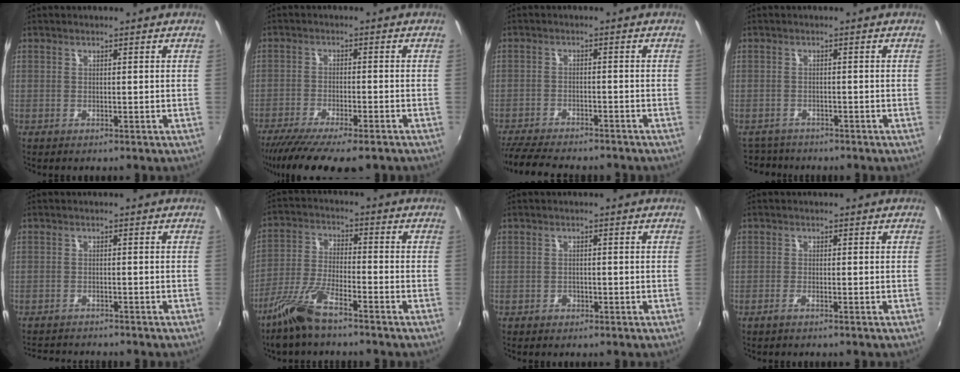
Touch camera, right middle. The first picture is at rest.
{"total": 13.2, "force": [-10.5, 2.4, 7.5], "torque": [-0.156, -0.047, -0.169]}
{"total": 12.1, "force": [-10.7, 2.6, 5.0], "torque": [-0.119, -0.023, -0.169]}
{"total": 4.0, "force": [-3.7, 1.6, 0.2], "torque": [-0.019, -0.006, -0.064]}
{"total": 5.6, "force": [-5.4, 1.1, 1.4], "torque": [-0.041, -0.009, -0.082]}
{"total": 9.7, "force": [-7.1, 2.2, 6.3], "torque": [-0.136, -0.009, -0.140]}
{"total": 1.4, "force": [-0.9, 1.1, 0.3], "torque": [-0.006, -0.002, -0.012]}
{"total": 1.1, "force": [-0.9, -0.1, 0.7], "torque": [-0.018, -0.002, -0.019]}